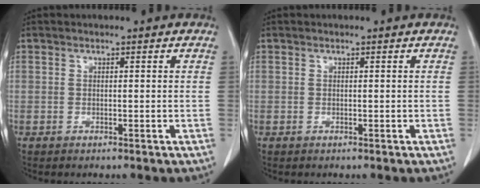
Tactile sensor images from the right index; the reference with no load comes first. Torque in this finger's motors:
{"motor_torque": [-0.04, 0.04, 0.00, 0.00]}